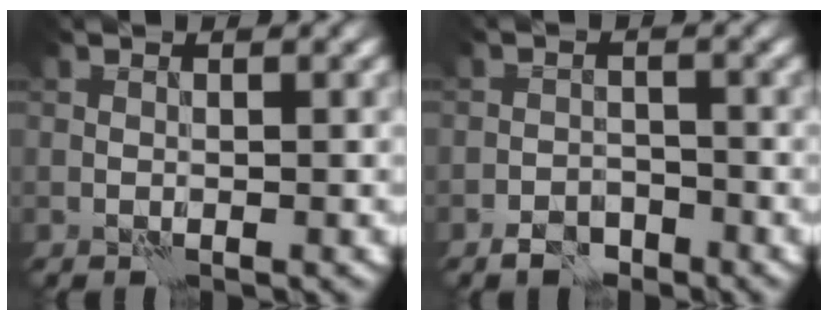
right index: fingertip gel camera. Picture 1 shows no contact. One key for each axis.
{"total": 2.3, "fx": -1.9, "fy": 1.0, "fz": 0.9, "tx": -0.012, "ty": 0.005, "tz": -0.039}